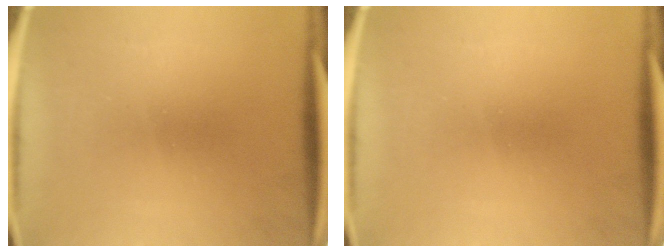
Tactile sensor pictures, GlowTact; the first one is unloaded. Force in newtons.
{"total": 0.0}